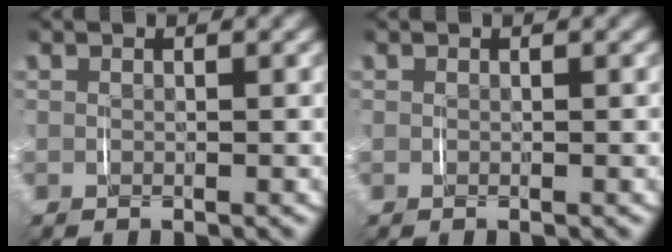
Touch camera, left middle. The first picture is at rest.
{"total": 0.0}